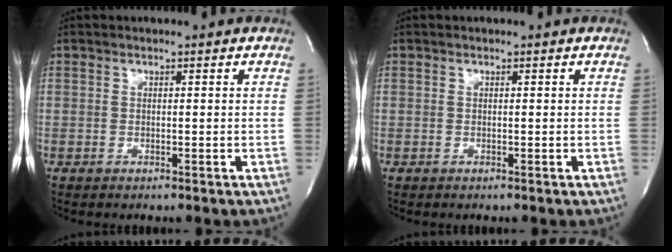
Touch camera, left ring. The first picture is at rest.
{"total": 0.0}